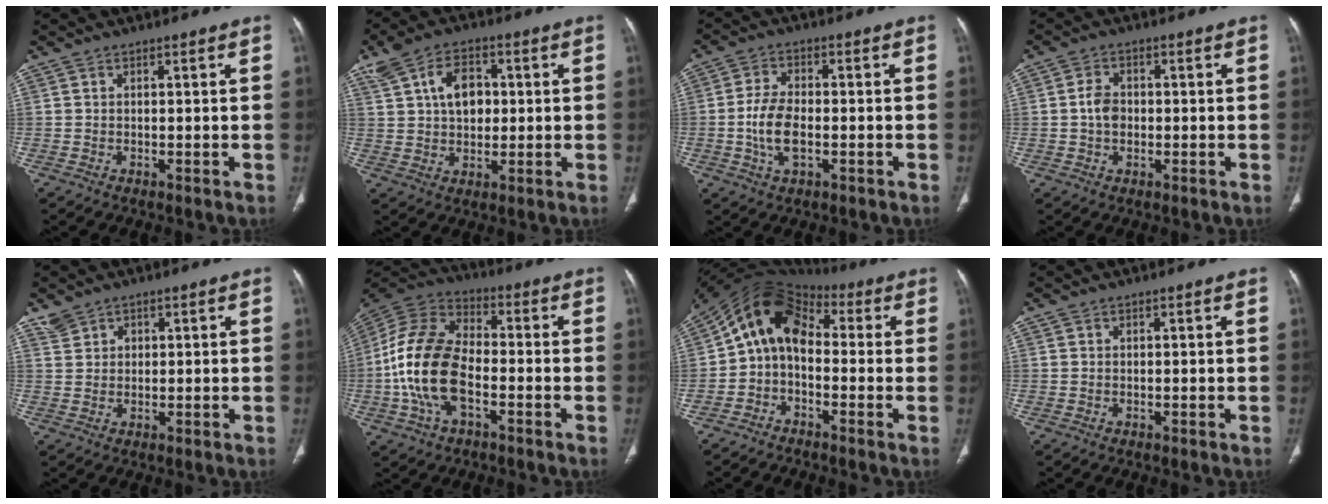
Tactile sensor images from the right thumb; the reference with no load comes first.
{"total": 9.1, "force": [2.1, 6.1, 6.4], "torque": [-0.093, 0.005, 0.039]}
{"total": 7.2, "force": [-1.5, 3.9, 5.9], "torque": [-0.118, 0.008, -0.028]}
{"total": 3.9, "force": [-0.2, 2.9, 2.6], "torque": [-0.042, 0.007, -0.009]}
{"total": 2.7, "force": [1.7, 2.1, 0.5], "torque": [0.002, -0.003, 0.034]}
{"total": 16.9, "force": [-3.7, 9.7, 13.4], "torque": [-0.268, 0.029, -0.071]}
{"total": 10.8, "force": [-0.3, 7.7, 7.5], "torque": [-0.116, 0.051, -0.024]}
{"total": 0.0}